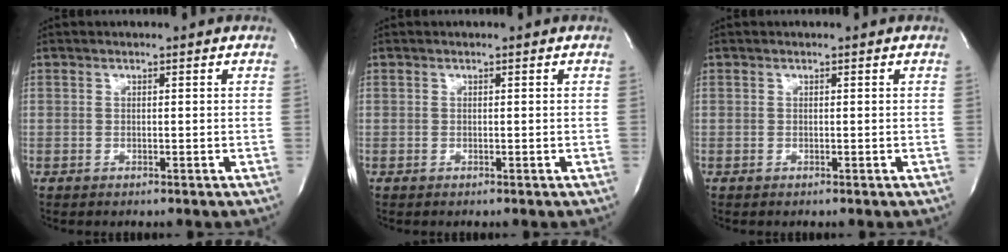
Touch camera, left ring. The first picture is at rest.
{"total": 0.0}
{"total": 0.0}